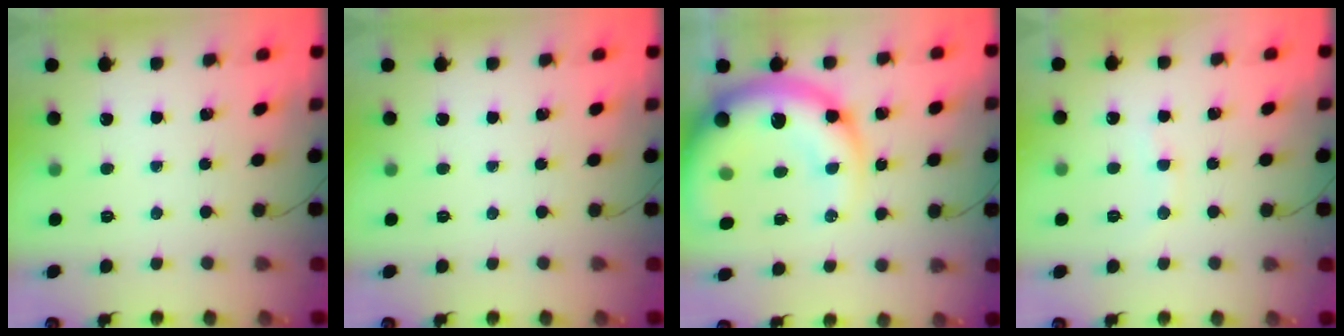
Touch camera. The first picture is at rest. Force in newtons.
{"total": 0.0}
{"total": 20.2, "press": 19.6, "slide": 4.9}
{"total": 3.7, "press": 3.6, "slide": 0.9}